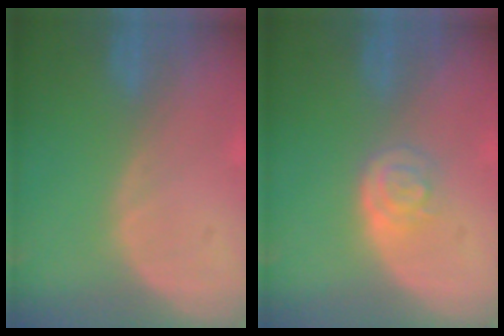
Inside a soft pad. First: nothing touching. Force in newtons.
{"total": 3.3, "press": 3.2, "slide": 0.6}